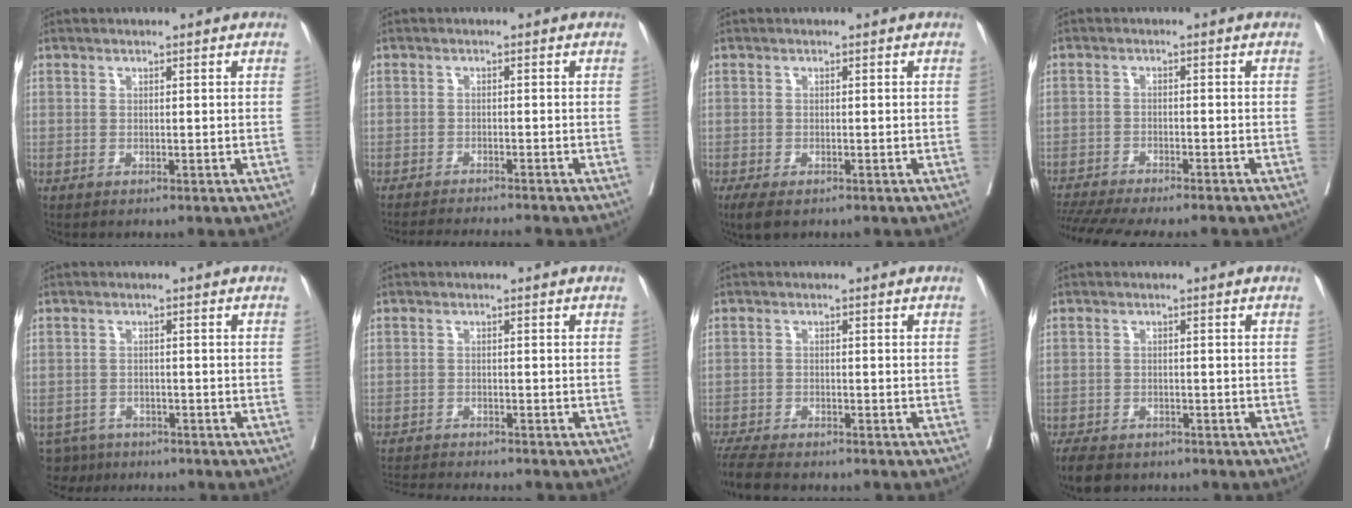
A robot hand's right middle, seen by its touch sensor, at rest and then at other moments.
{"total": 7.6, "force": [-7.2, -0.8, 2.3], "torque": [-0.017, -0.013, -0.107]}
{"total": 3.5, "force": [-2.3, 1.4, 2.1], "torque": [-0.041, -0.010, -0.034]}
{"total": 15.5, "force": [-13.8, 2.2, 6.8], "torque": [-0.139, -0.023, -0.197]}
{"total": 4.7, "force": [-4.0, 2.4, -0.2], "torque": [0.009, -0.001, -0.066]}
{"total": 7.9, "force": [-7.5, -0.1, 2.4], "torque": [-0.030, -0.011, -0.117]}
{"total": 7.4, "force": [-6.6, 1.3, 3.1], "torque": [-0.050, -0.018, -0.110]}
{"total": 7.0, "force": [-5.6, 3.1, 2.8], "torque": [-0.046, -0.006, -0.081]}